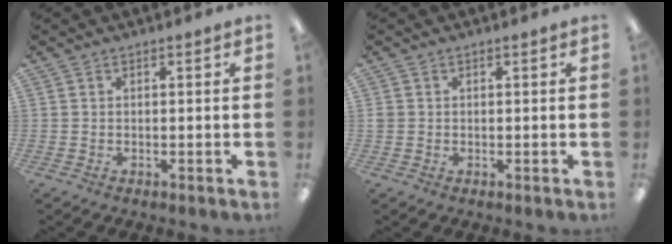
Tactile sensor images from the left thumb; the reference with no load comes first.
{"total": 0.8, "force": [0.0, 0.8, 0.2], "torque": [-0.004, 0.005, -0.001]}